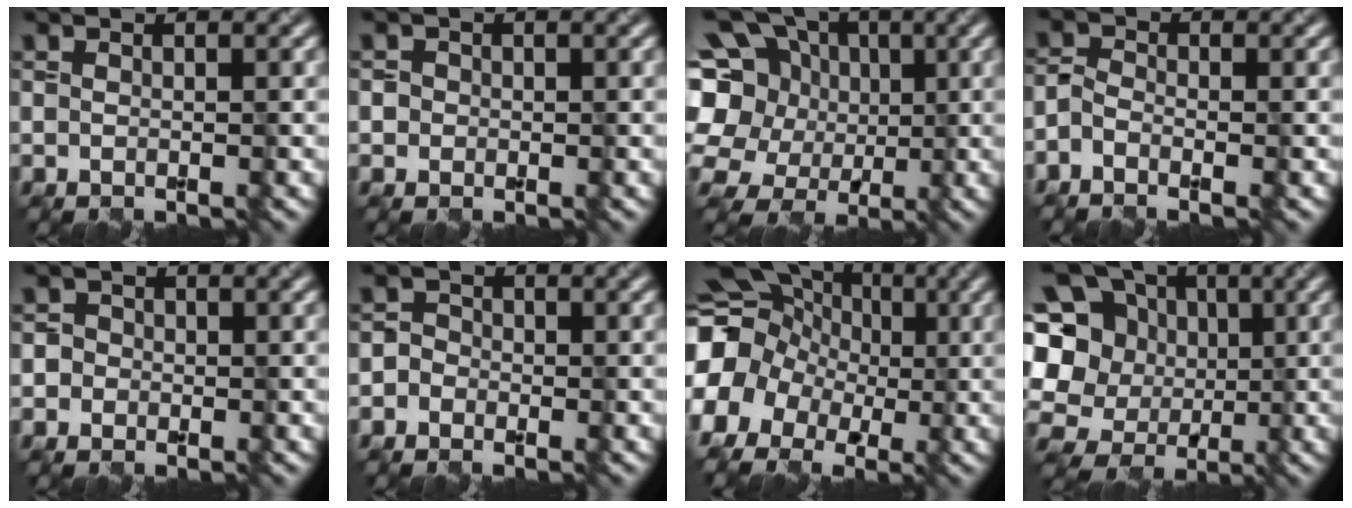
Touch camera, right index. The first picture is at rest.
{"total": 1.2, "force": [0.2, 1.1, 0.2], "torque": [0.008, 0.000, 0.001]}
{"total": 13.0, "force": [2.4, 11.3, 6.1], "torque": [-0.163, 0.039, 0.017]}
{"total": 1.9, "force": [-1.3, 1.0, 1.0], "torque": [-0.017, -0.001, -0.030]}
{"total": 1.8, "force": [0.0, 1.8, 0.4], "torque": [0.017, 0.008, -0.016]}
{"total": 1.6, "force": [-0.7, 1.4, 0.2], "torque": [0.018, 0.009, -0.019]}
{"total": 14.7, "force": [-1.2, 13.5, 5.9], "torque": [-0.141, 0.014, -0.058]}
{"total": 14.1, "force": [0.6, 12.6, 6.4], "torque": [-0.182, 0.033, -0.007]}